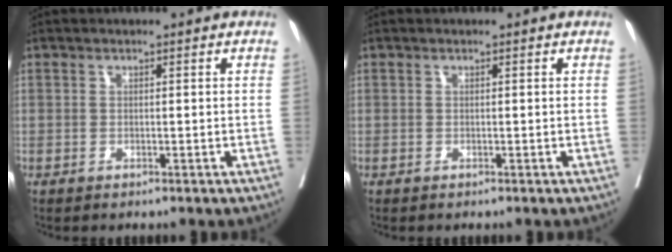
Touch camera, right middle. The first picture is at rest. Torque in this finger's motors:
{"motor_torque": [-0.29, -0.06, 0.10, 0.00]}